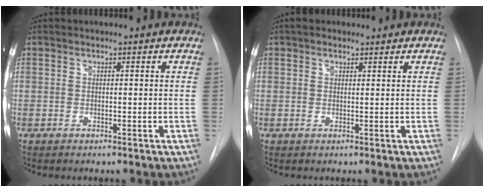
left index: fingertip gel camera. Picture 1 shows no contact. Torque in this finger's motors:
{"motor_torque": [0.08, -0.09, -0.28, 0.00]}